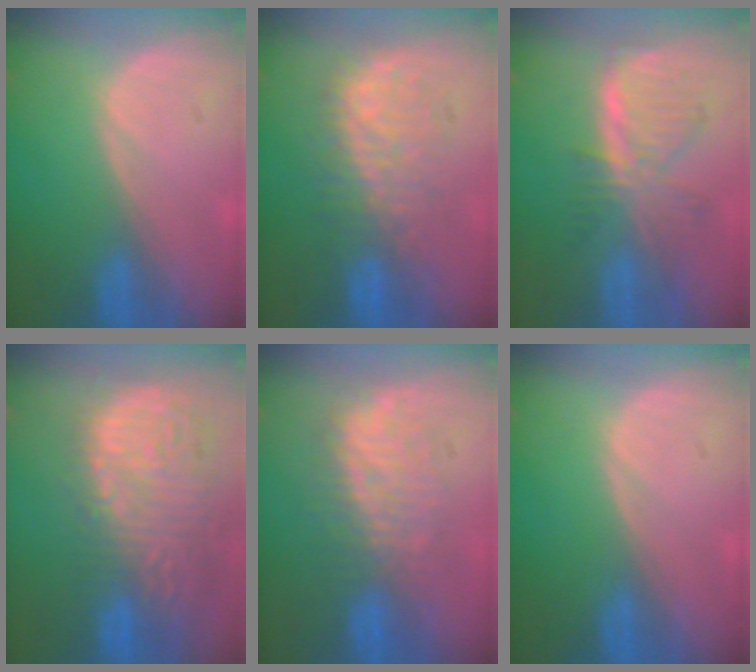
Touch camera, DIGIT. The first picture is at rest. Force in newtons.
{"total": 8.7, "press": 8.6, "slide": 1.6}
{"total": 7.4, "press": 6.7, "slide": 3.0}
{"total": 15.3, "press": 12.6, "slide": 8.6}
{"total": 8.1, "press": 8.1, "slide": 0.2}
{"total": 0.0}